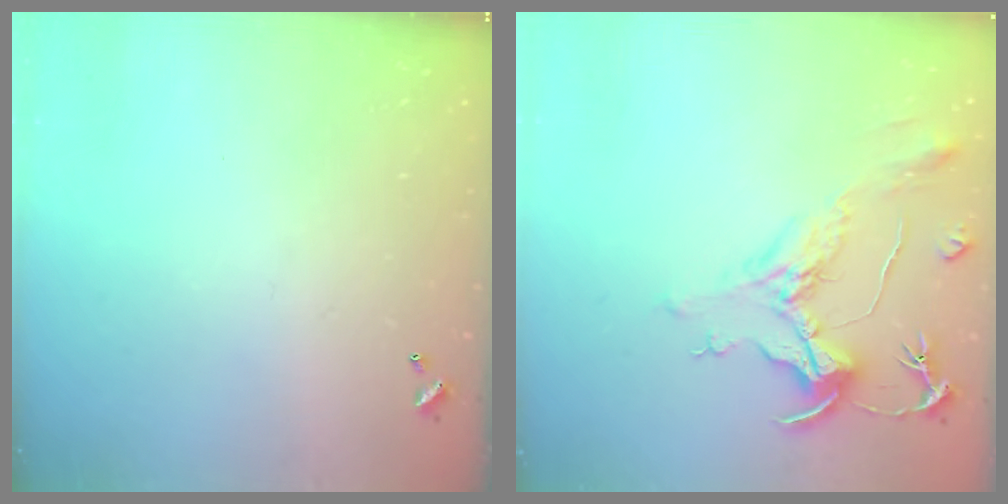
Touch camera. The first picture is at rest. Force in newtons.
{"total": 2.1, "press": 1.6, "slide": 1.3}